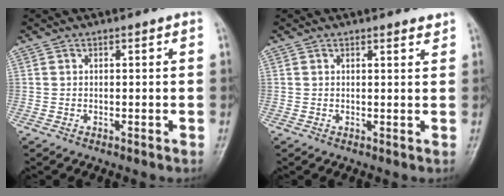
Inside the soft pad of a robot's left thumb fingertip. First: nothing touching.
{"total": 1.7, "force": [1.5, 0.4, 0.7], "torque": [-0.004, -0.008, 0.020]}